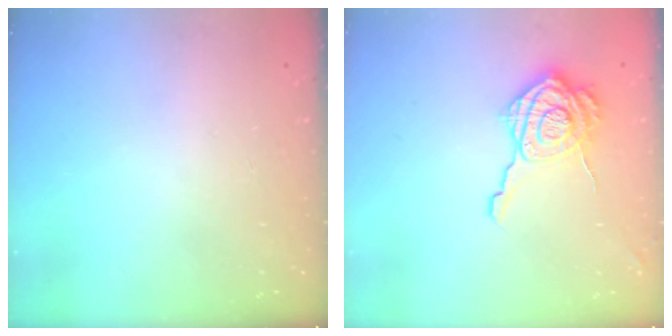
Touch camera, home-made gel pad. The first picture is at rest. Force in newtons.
{"total": 14.9, "press": 14.9, "slide": 0.8}